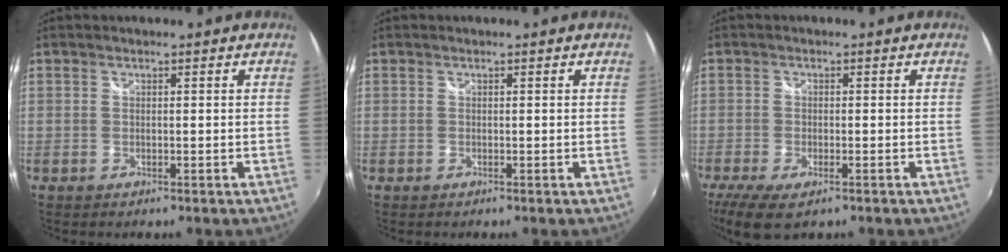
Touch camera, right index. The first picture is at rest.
{"total": 0.0}
{"total": 7.8, "force": [-5.0, 2.9, 5.3], "torque": [-0.122, -0.034, -0.087]}